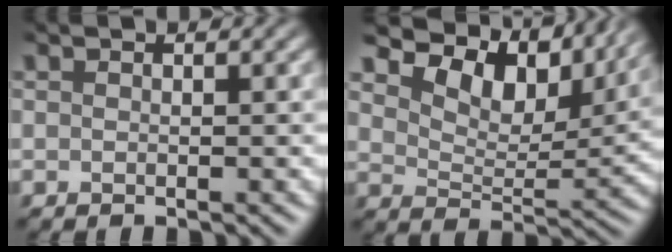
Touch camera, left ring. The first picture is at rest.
{"total": 10.6, "force": [7.6, 4.7, 5.8], "torque": [-0.097, -0.002, 0.121]}